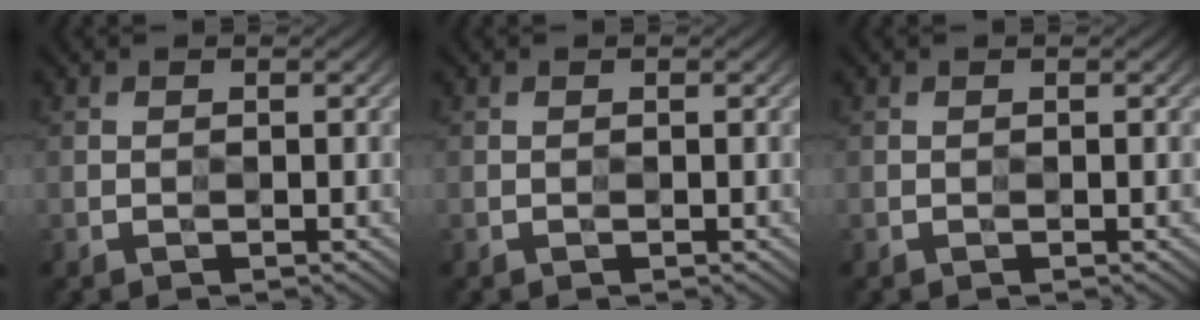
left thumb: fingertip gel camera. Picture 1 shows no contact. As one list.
[{"total": 0.0}, {"total": 0.0}]